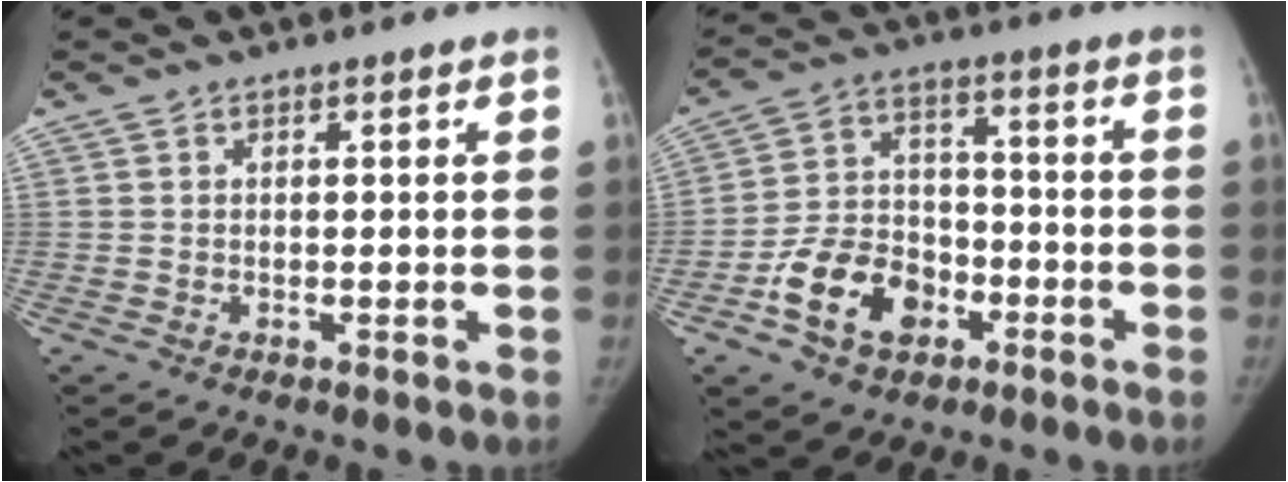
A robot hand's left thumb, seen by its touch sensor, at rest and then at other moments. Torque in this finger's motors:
{"motor_torque": [-0.07, 0.20, 0.19, 0.22, 0.03]}